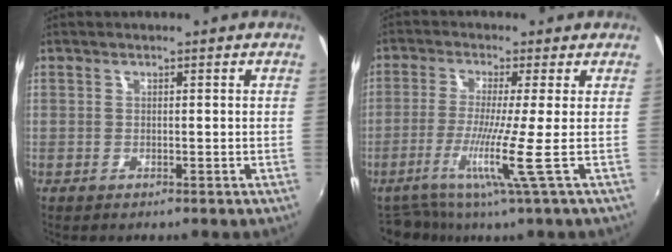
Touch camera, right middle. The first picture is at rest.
{"total": 6.8, "force": [-2.3, -1.6, 6.1], "torque": [-0.150, -0.014, -0.047]}